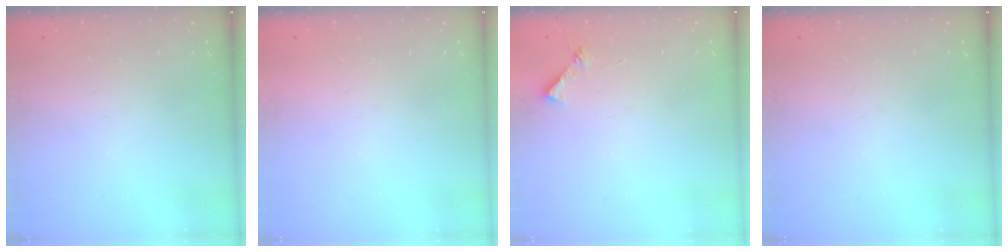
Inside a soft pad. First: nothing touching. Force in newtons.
{"total": 1.5, "press": 1.5, "slide": 0.1}
{"total": 5.6, "press": 5.5, "slide": 0.6}
{"total": 0.0}